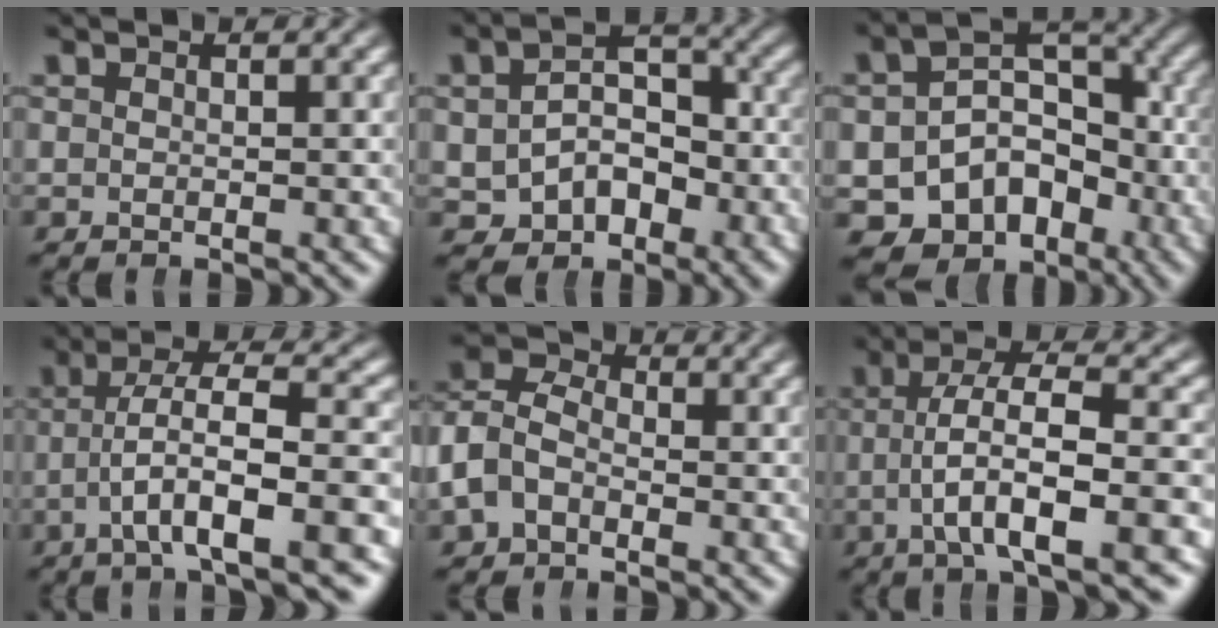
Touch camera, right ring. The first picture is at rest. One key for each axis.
{"total": 7.3, "fx": -1.6, "fy": 6.0, "fz": 3.8, "tx": -0.068, "ty": -0.029, "tz": -0.017}
{"total": 18.6, "fx": -7.1, "fy": 15.4, "fz": 7.6, "tx": -0.170, "ty": -0.069, "tz": -0.107}
{"total": 7.1, "fx": -0.7, "fy": 2.2, "fz": 6.7, "tx": -0.101, "ty": -0.001, "tz": -0.008}
{"total": 8.2, "fx": 0.0, "fy": 7.1, "fz": 4.0, "tx": -0.096, "ty": -0.002, "tz": -0.013}
{"total": 7.0, "fx": -0.4, "fy": 2.0, "fz": 6.6, "tx": -0.113, "ty": -0.004, "tz": -0.002}